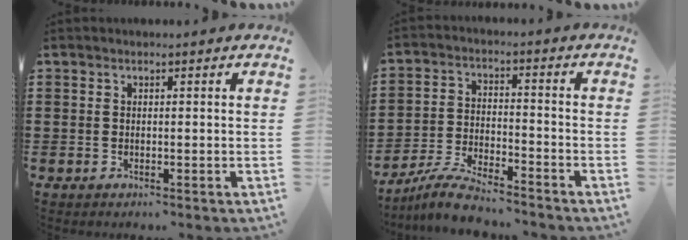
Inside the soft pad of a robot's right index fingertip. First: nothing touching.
{"total": 6.0, "force": [-5.7, 0.4, 1.9], "torque": [-0.049, -0.001, -0.113]}